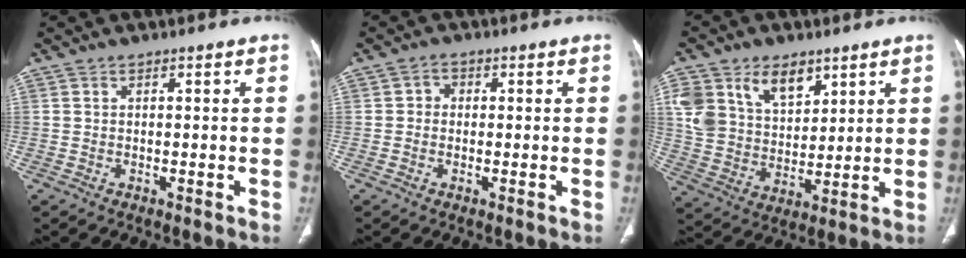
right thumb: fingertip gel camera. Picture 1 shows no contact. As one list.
[{"total": 1.9, "force": [0.0, 1.7, 0.8], "torque": [0.000, 0.006, -0.006]}, {"total": 14.8, "force": [7.5, 9.8, 8.3], "torque": [-0.129, -0.023, 0.155]}]